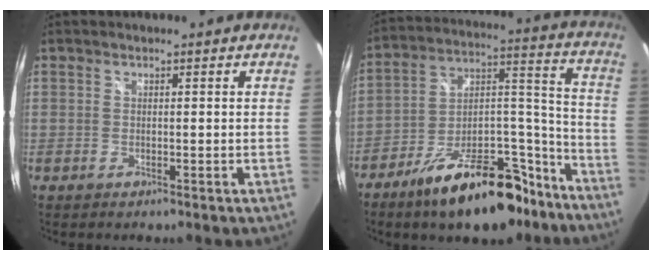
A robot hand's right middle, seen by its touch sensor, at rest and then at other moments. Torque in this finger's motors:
{"motor_torque": [1.10, -1.04, 0.36, 0.10]}